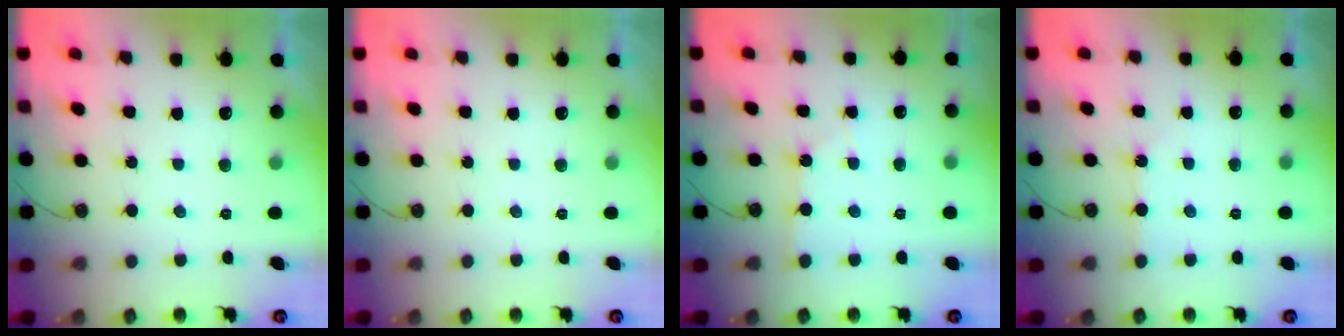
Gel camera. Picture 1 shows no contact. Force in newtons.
{"total": 0.0}
{"total": 4.6, "press": 4.6, "slide": 0.7}
{"total": 1.5, "press": 1.5, "slide": 0.3}